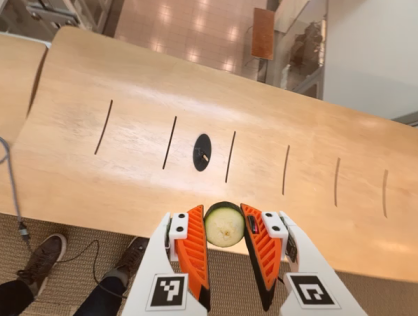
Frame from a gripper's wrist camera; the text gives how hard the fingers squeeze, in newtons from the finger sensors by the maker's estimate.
{"total": 9.1, "left": 9.1, "right": 9.0}